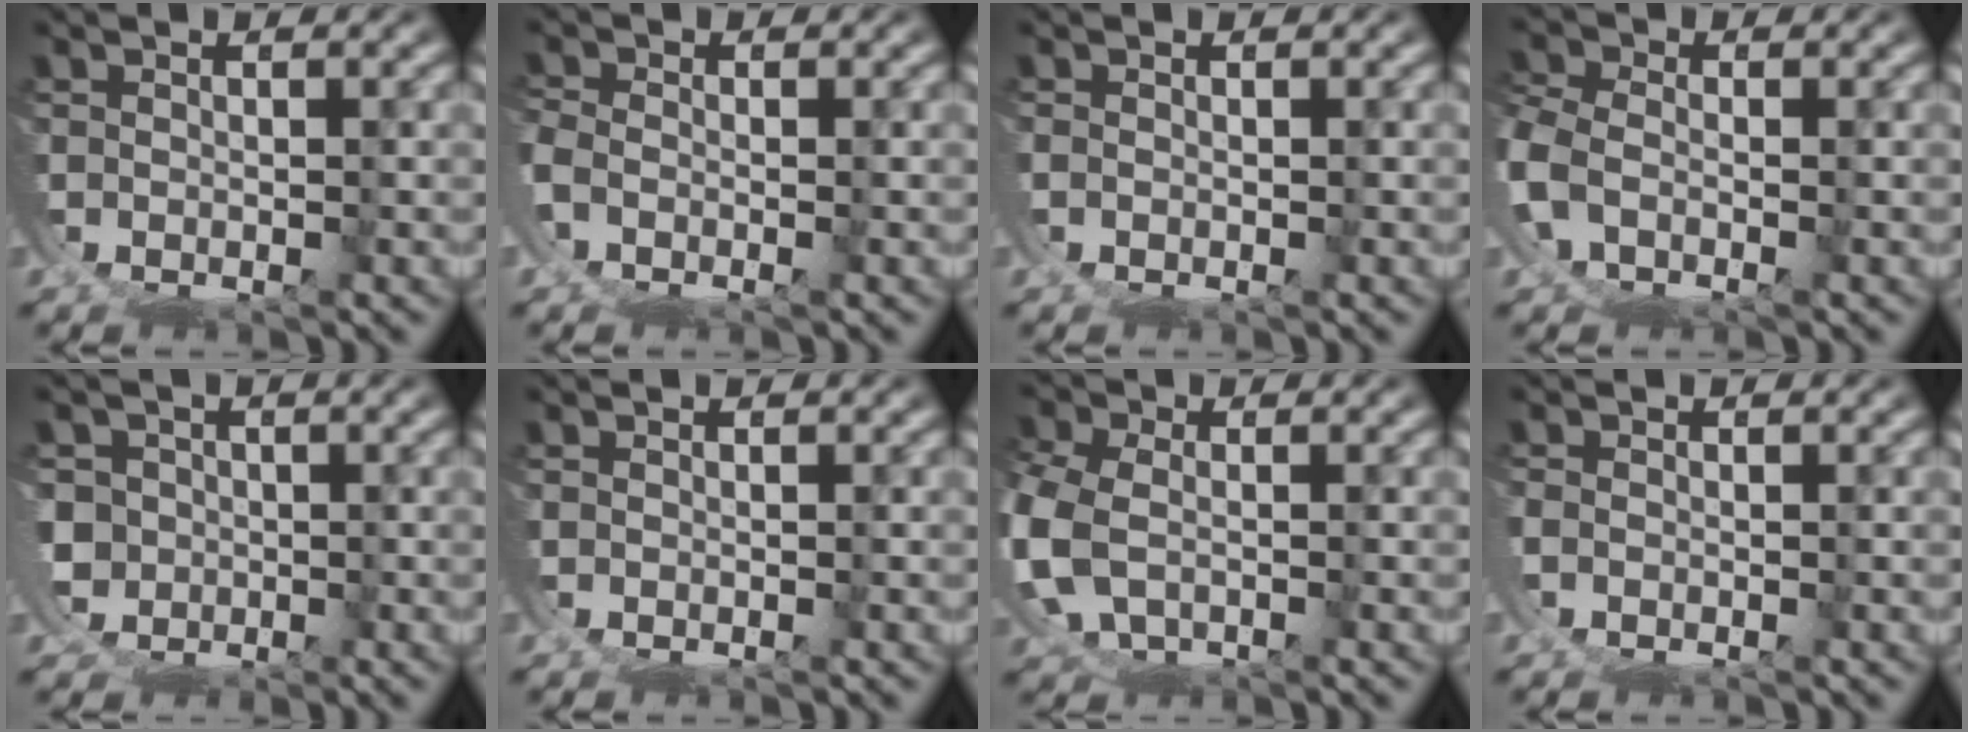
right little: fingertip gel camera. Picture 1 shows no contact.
{"total": 2.8, "force": [-1.5, 2.1, 1.2], "torque": [-0.048, -0.020, -0.017]}
{"total": 0.7, "force": [-0.2, 0.6, 0.2], "torque": [-0.006, -0.004, -0.004]}
{"total": 4.7, "force": [-1.5, 4.0, 2.0], "torque": [-0.089, -0.026, -0.018]}
{"total": 2.0, "force": [0.3, 1.7, -1.1], "torque": [0.001, -0.029, 0.019]}
{"total": 0.0}
{"total": 3.0, "force": [0.1, 2.7, 1.2], "torque": [-0.087, -0.019, 0.014]}
{"total": 1.2, "force": [-0.6, 1.0, 0.3], "torque": [-0.013, -0.008, -0.009]}